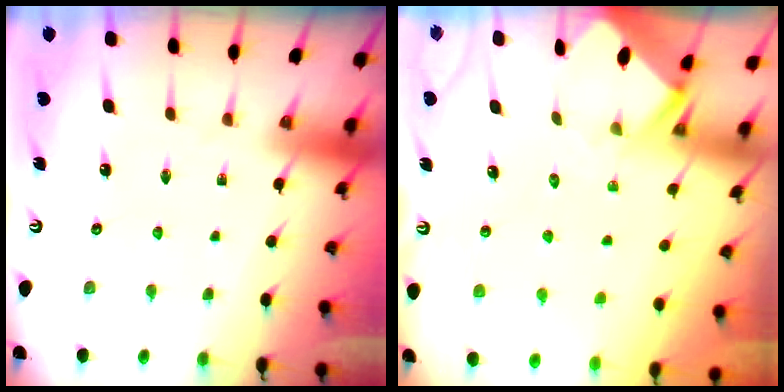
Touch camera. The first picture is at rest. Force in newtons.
{"total": 2.8, "press": 2.8, "slide": 0.1}